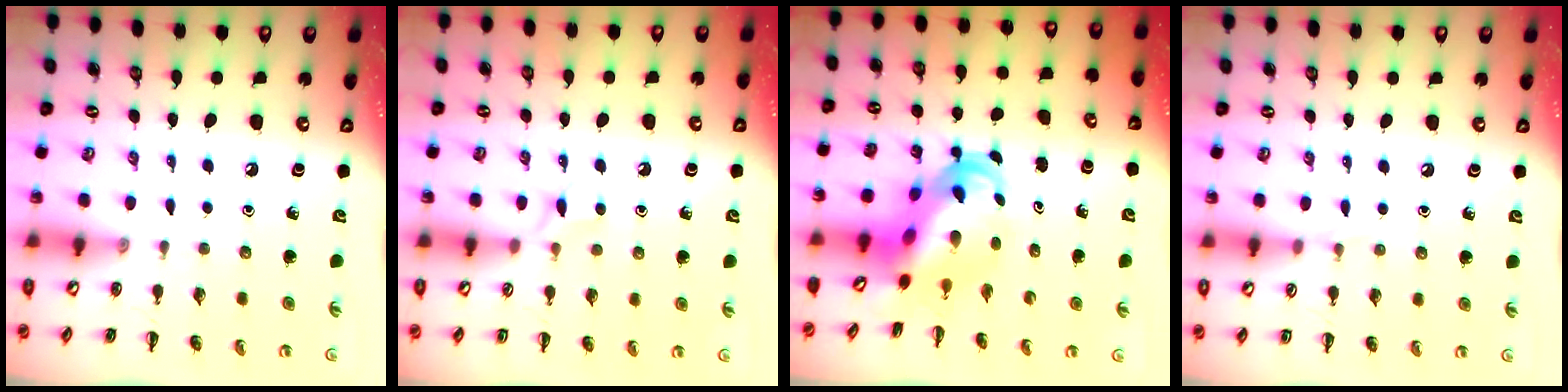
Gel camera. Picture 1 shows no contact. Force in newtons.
{"total": 3.6, "press": 3.3, "slide": 1.3}
{"total": 5.4, "press": 5.2, "slide": 1.7}
{"total": 3.6, "press": 3.3, "slide": 1.3}